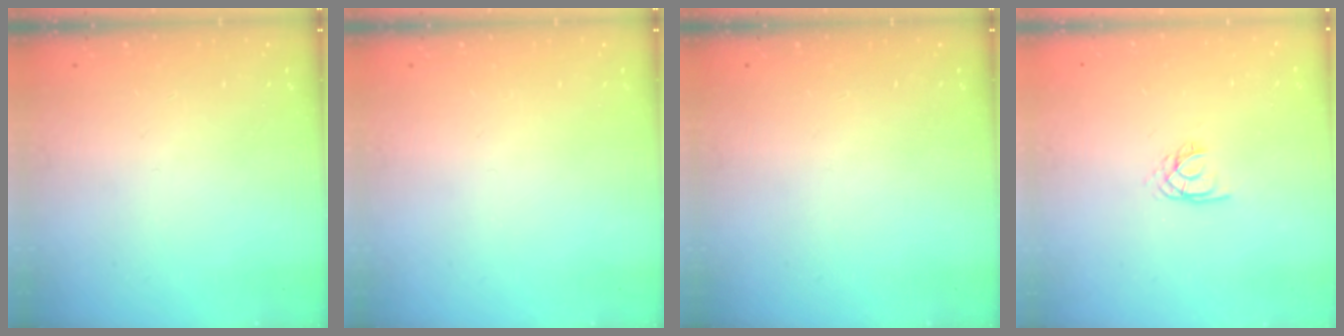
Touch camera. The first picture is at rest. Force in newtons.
{"total": 0.0}
{"total": 0.0}
{"total": 2.0, "press": 1.9, "slide": 0.4}